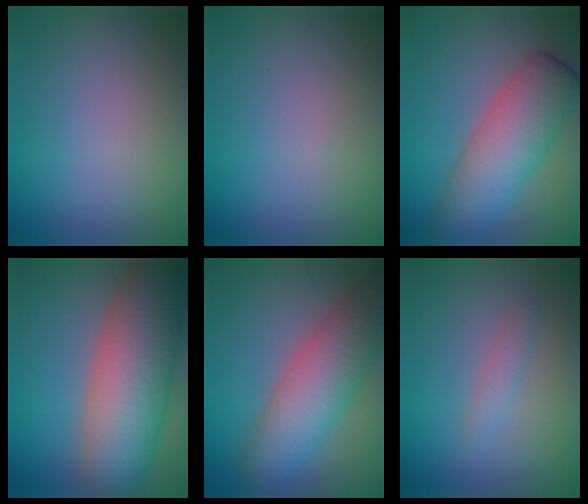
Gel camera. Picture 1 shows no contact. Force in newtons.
{"total": 0.0}
{"total": 7.7, "press": 7.7, "slide": 0.3}
{"total": 11.6, "press": 11.6, "slide": 0.8}
{"total": 8.0, "press": 8.0, "slide": 0.3}
{"total": 1.3, "press": 1.3, "slide": 0.0}